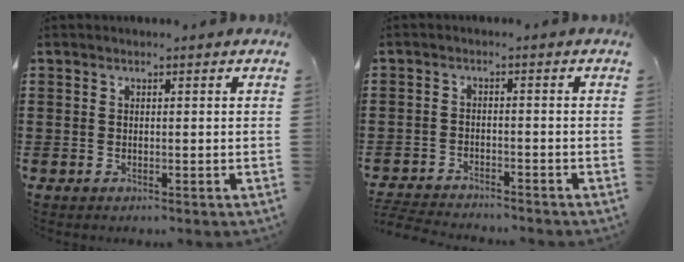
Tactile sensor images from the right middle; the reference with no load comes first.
{"total": 3.4, "force": [-3.4, 0.1, 0.3], "torque": [-0.015, -0.003, -0.074]}